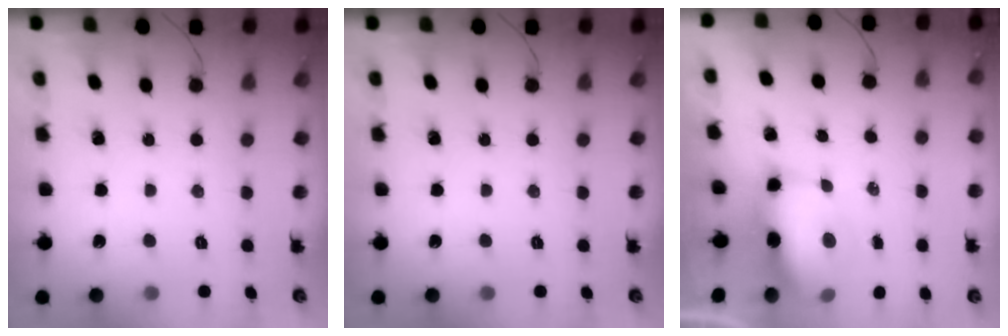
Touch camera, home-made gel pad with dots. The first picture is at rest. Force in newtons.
{"total": 0.0}
{"total": 10.6, "press": 10.3, "slide": 2.2}